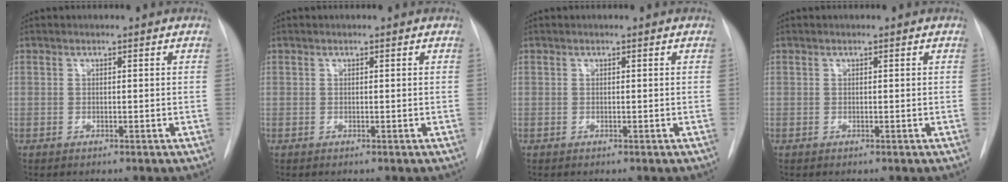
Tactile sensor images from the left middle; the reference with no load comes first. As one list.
[{"total": 0.0}, {"total": 0.0}, {"total": 0.0}]